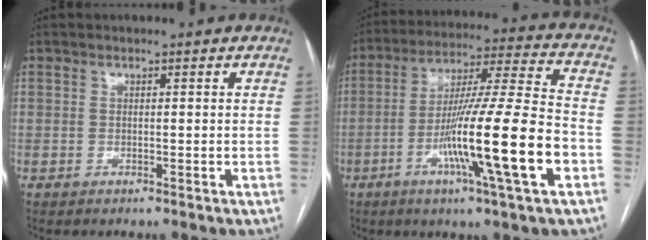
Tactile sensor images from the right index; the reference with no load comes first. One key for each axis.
{"total": 19.0, "fx": -6.2, "fy": -0.6, "fz": 18.0, "tx": -0.308, "ty": -0.012, "tz": -0.110}